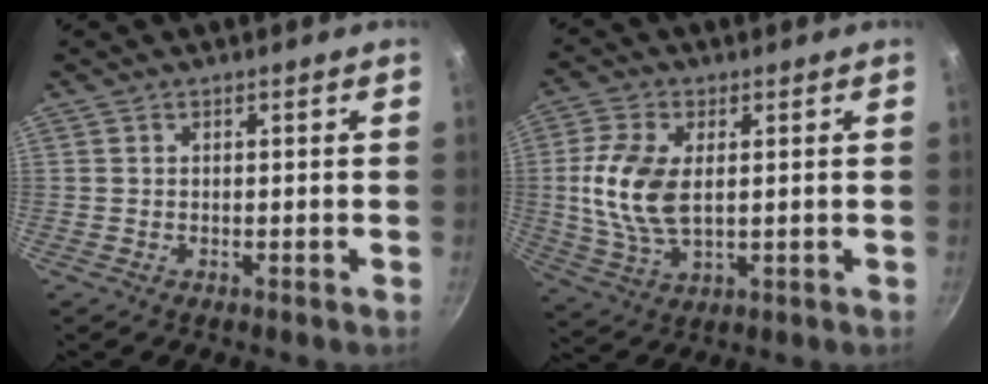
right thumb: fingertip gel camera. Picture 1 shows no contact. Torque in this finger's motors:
{"motor_torque": [0.47, 0.00, 0.75, -0.56, 0.29]}